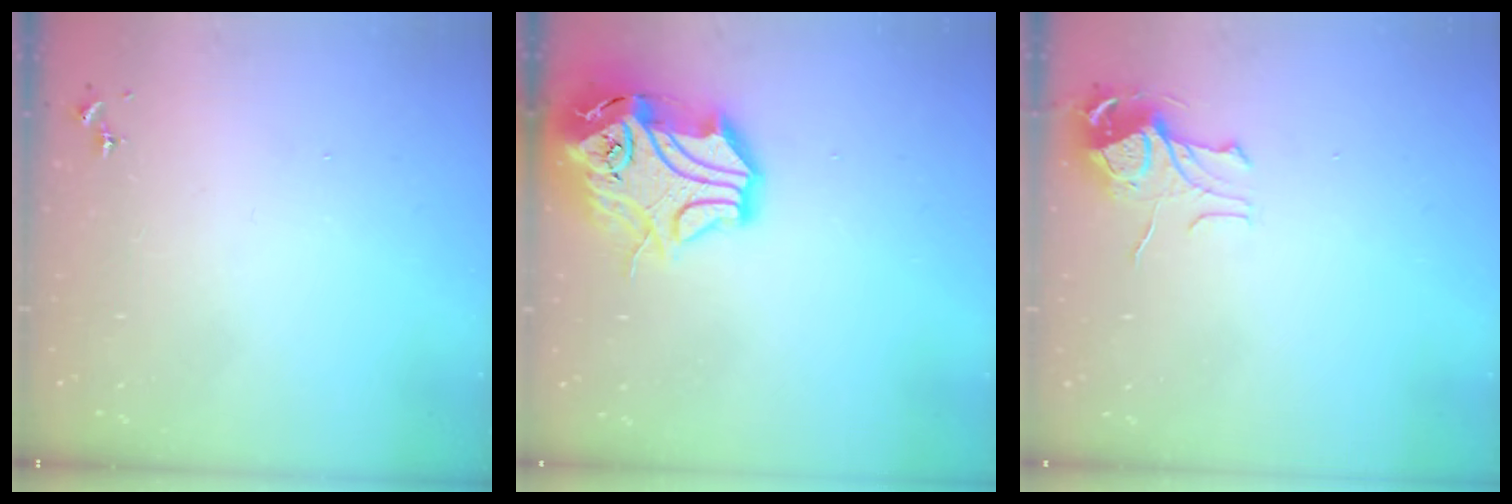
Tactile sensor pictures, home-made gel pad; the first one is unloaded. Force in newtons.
{"total": 17.9, "press": 17.7, "slide": 2.6}
{"total": 8.6, "press": 8.6, "slide": 0.8}